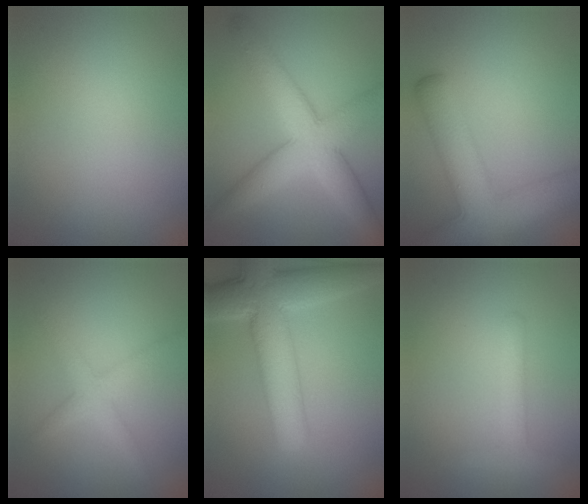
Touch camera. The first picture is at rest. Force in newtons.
{"total": 7.4, "press": 7.4, "slide": 0.4}
{"total": 7.6, "press": 7.6, "slide": 0.4}
{"total": 2.4, "press": 2.4, "slide": 0.1}
{"total": 8.2, "press": 8.2, "slide": 0.3}
{"total": 1.8, "press": 1.8, "slide": 0.1}